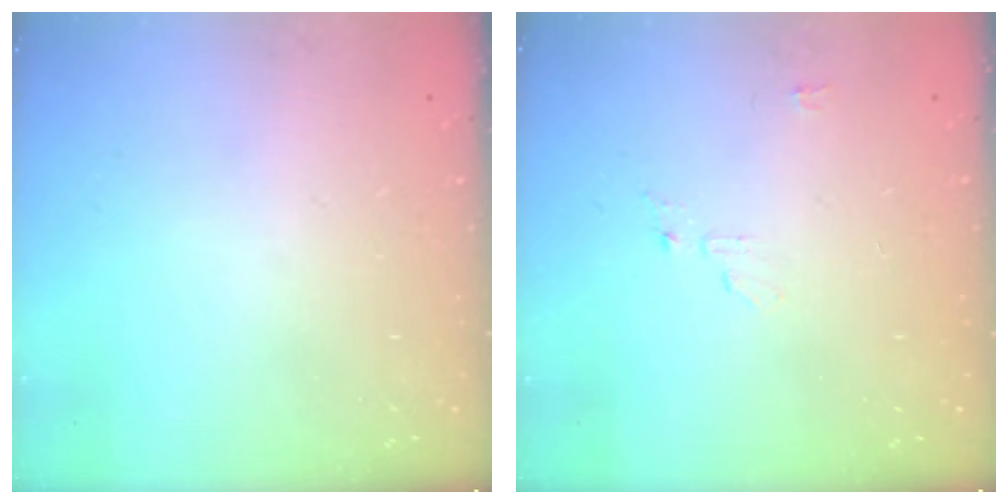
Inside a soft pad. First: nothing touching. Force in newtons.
{"total": 3.9, "press": 3.9, "slide": 0.3}